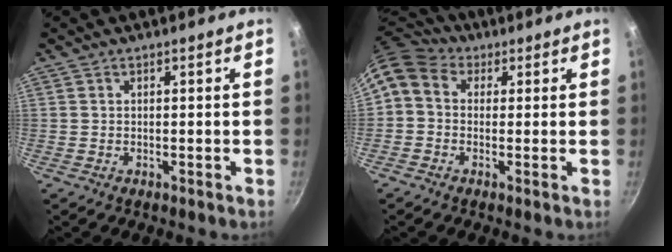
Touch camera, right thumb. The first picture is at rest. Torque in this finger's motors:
{"motor_torque": [1.12, 1.66, 0.35, -0.29, 0.17]}